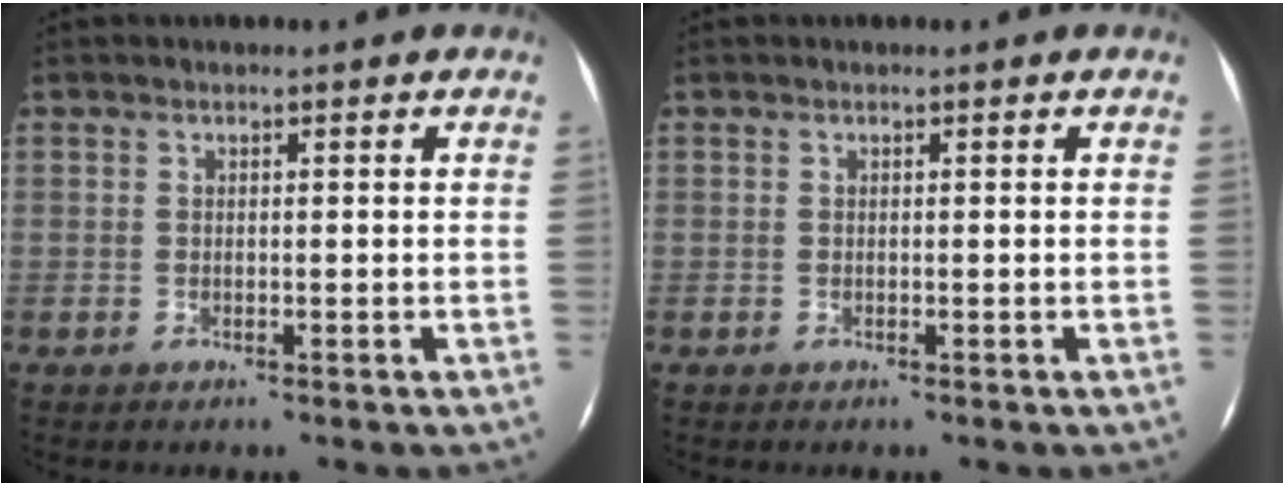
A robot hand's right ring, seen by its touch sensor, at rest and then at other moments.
{"total": 0.0}